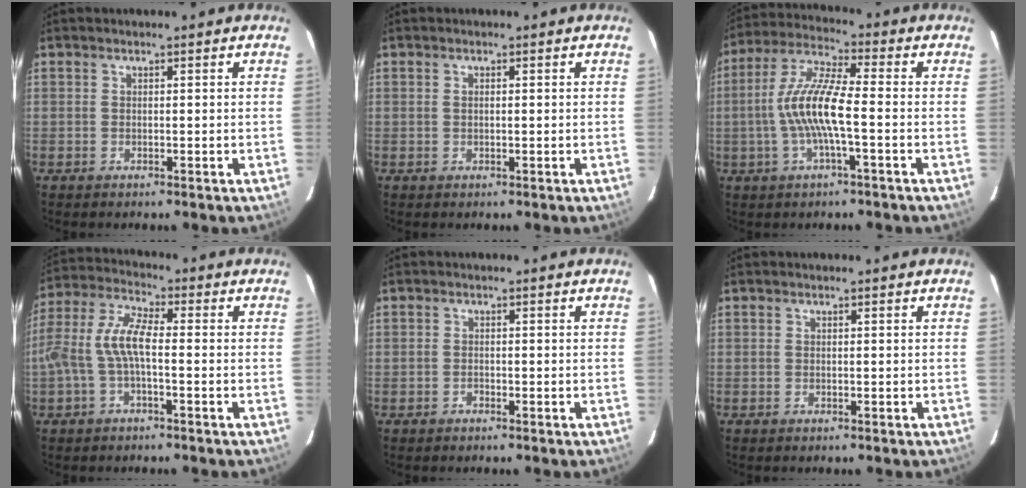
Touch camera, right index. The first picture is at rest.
{"total": 0.6, "force": [0.2, 0.2, 0.6], "torque": [-0.012, 0.001, 0.002]}
{"total": 10.8, "force": [-1.8, 1.6, 10.6], "torque": [-0.219, 0.008, -0.038]}
{"total": 8.4, "force": [-1.7, 2.8, 7.8], "torque": [-0.177, 0.013, -0.033]}
{"total": 0.8, "force": [-0.6, 0.5, 0.1], "torque": [-0.003, 0.003, -0.011]}
{"total": 0.0}